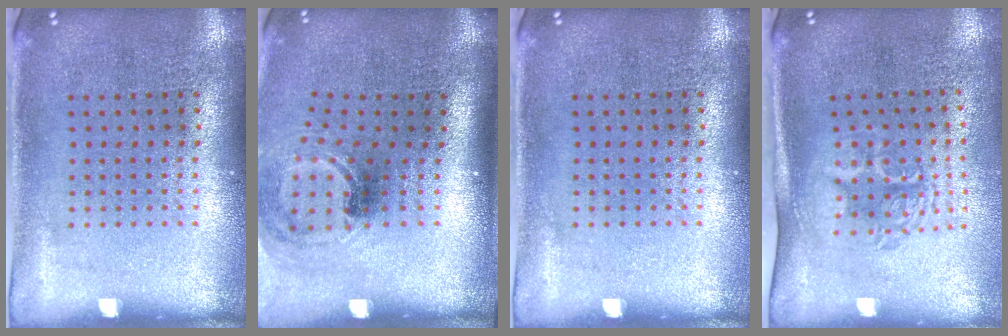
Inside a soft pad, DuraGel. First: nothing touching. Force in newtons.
{"total": 1.5, "press": 1.1, "slide": 0.9}
{"total": 0.0}
{"total": 1.7, "press": 1.3, "slide": 1.1}